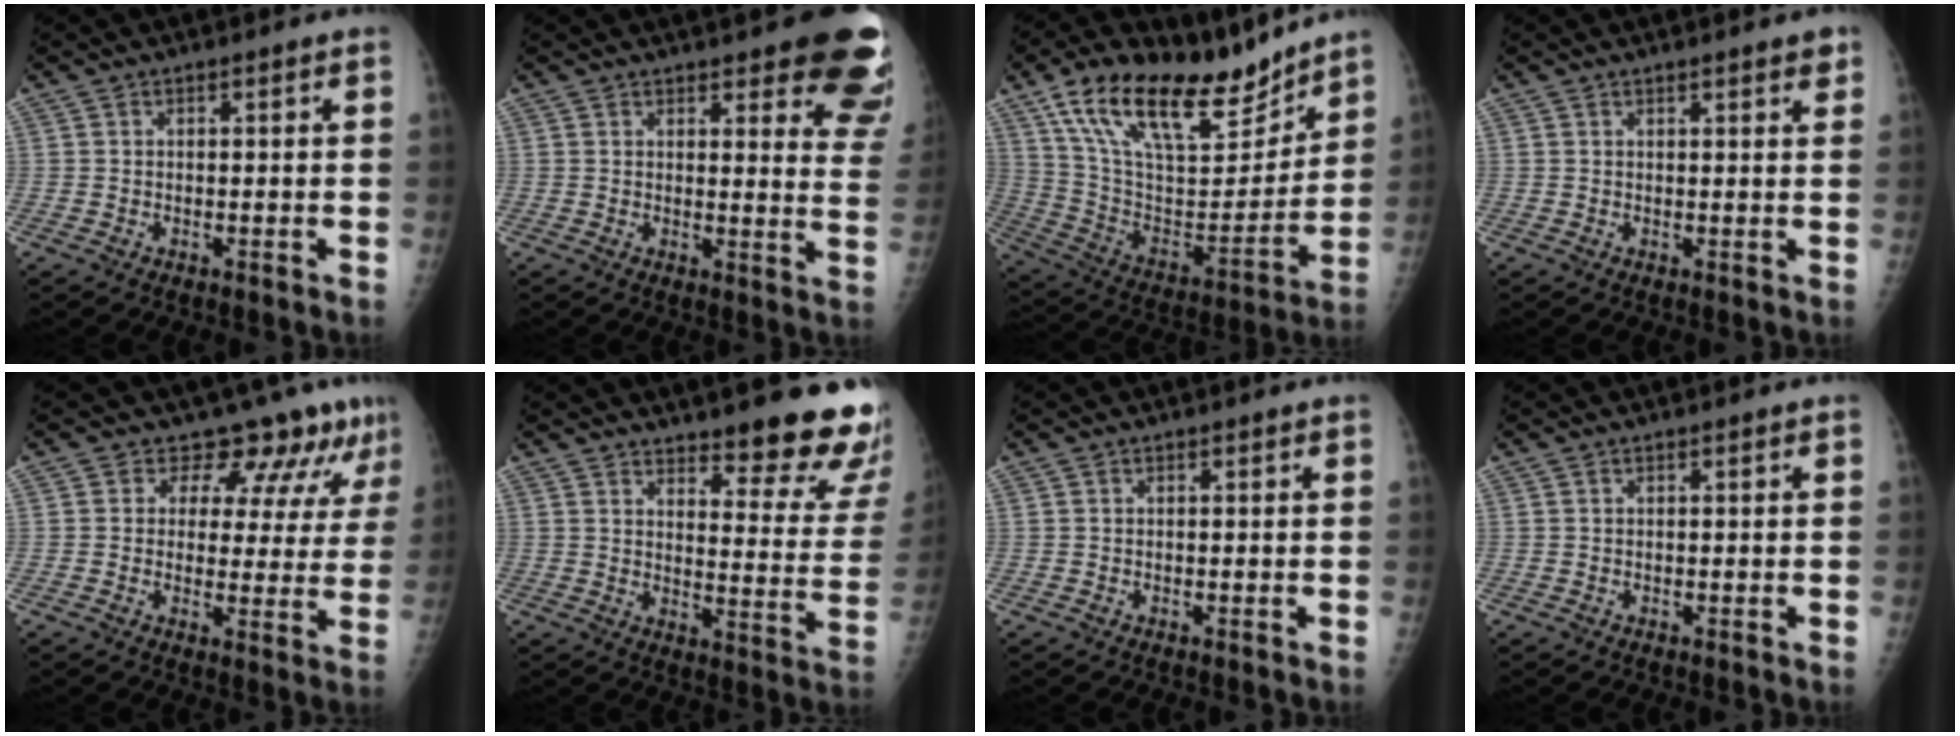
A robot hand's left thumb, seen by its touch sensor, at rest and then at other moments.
{"total": 14.6, "force": [10.2, 4.2, 9.6], "torque": [-0.074, -0.057, 0.099]}
{"total": 25.2, "force": [17.8, 10.0, 14.8], "torque": [-0.226, -0.054, 0.316]}
{"total": 2.6, "force": [1.9, 0.4, 1.8], "torque": [-0.018, -0.006, 0.023]}
{"total": 9.5, "force": [7.8, 4.5, 2.8], "torque": [0.000, -0.043, 0.080]}
{"total": 18.3, "force": [14.4, 4.4, 10.4], "torque": [-0.095, -0.109, 0.176]}
{"total": 0.0}
{"total": 0.0}